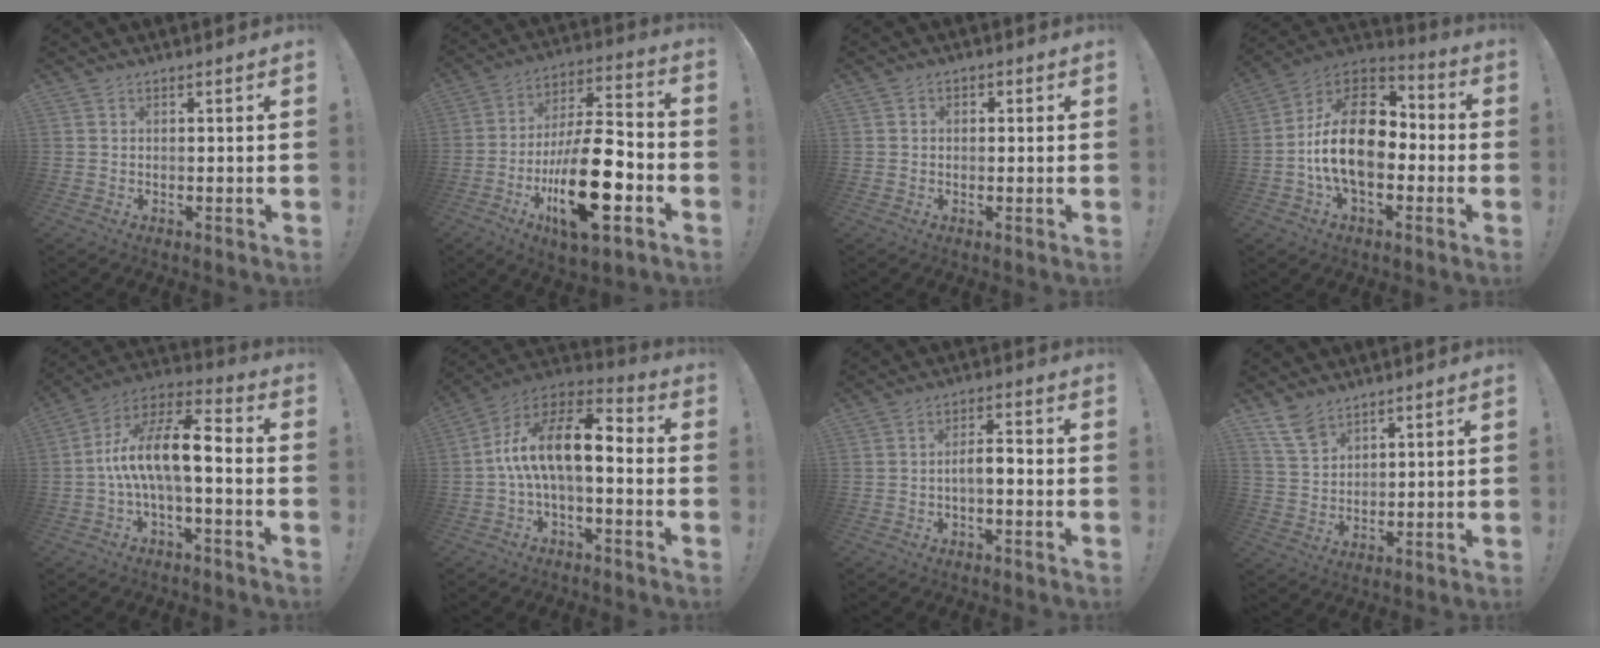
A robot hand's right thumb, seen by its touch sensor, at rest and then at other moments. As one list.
[{"total": 23.3, "force": [-9.0, 10.1, 19.0], "torque": [-0.330, 0.051, -0.134]}, {"total": 1.7, "force": [-0.6, 1.5, 0.7], "torque": [-0.008, 0.006, -0.012]}, {"total": 21.1, "force": [-1.5, 12.9, 16.6], "torque": [-0.293, 0.021, -0.019]}, {"total": 15.2, "force": [-0.6, 5.4, 14.2], "torque": [-0.265, 0.008, -0.010]}, {"total": 15.1, "force": [0.9, 6.4, 13.7], "torque": [-0.261, 0.005, 0.018]}, {"total": 5.0, "force": [-1.9, 1.8, 4.3], "torque": [-0.083, 0.010, -0.035]}, {"total": 7.7, "force": [5.9, 4.0, 2.9], "torque": [-0.061, -0.032, 0.117]}]